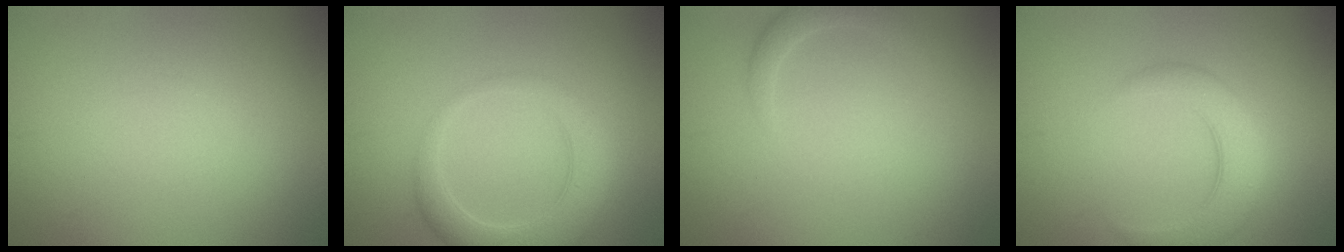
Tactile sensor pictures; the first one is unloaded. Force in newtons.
{"total": 4.3, "press": 4.3, "slide": 0.3}
{"total": 1.6, "press": 1.6, "slide": 0.1}
{"total": 4.0, "press": 4.0, "slide": 0.1}